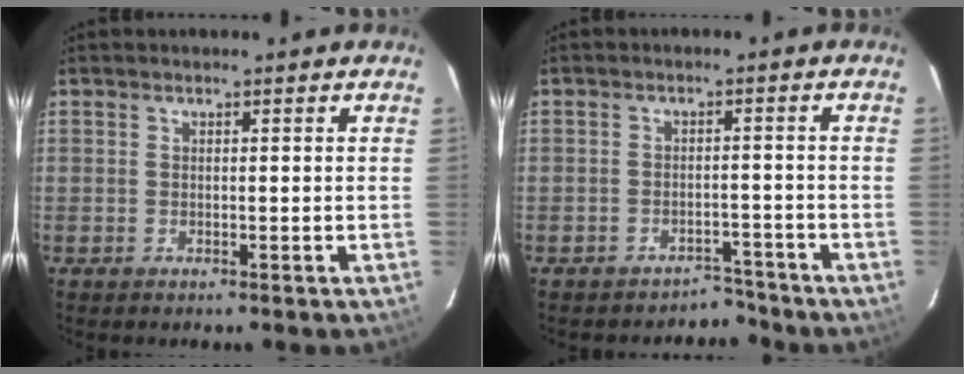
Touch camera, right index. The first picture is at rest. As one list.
[{"total": 4.1, "force": [-3.7, 1.8, -0.3], "torque": [0.012, 0.020, -0.047]}]